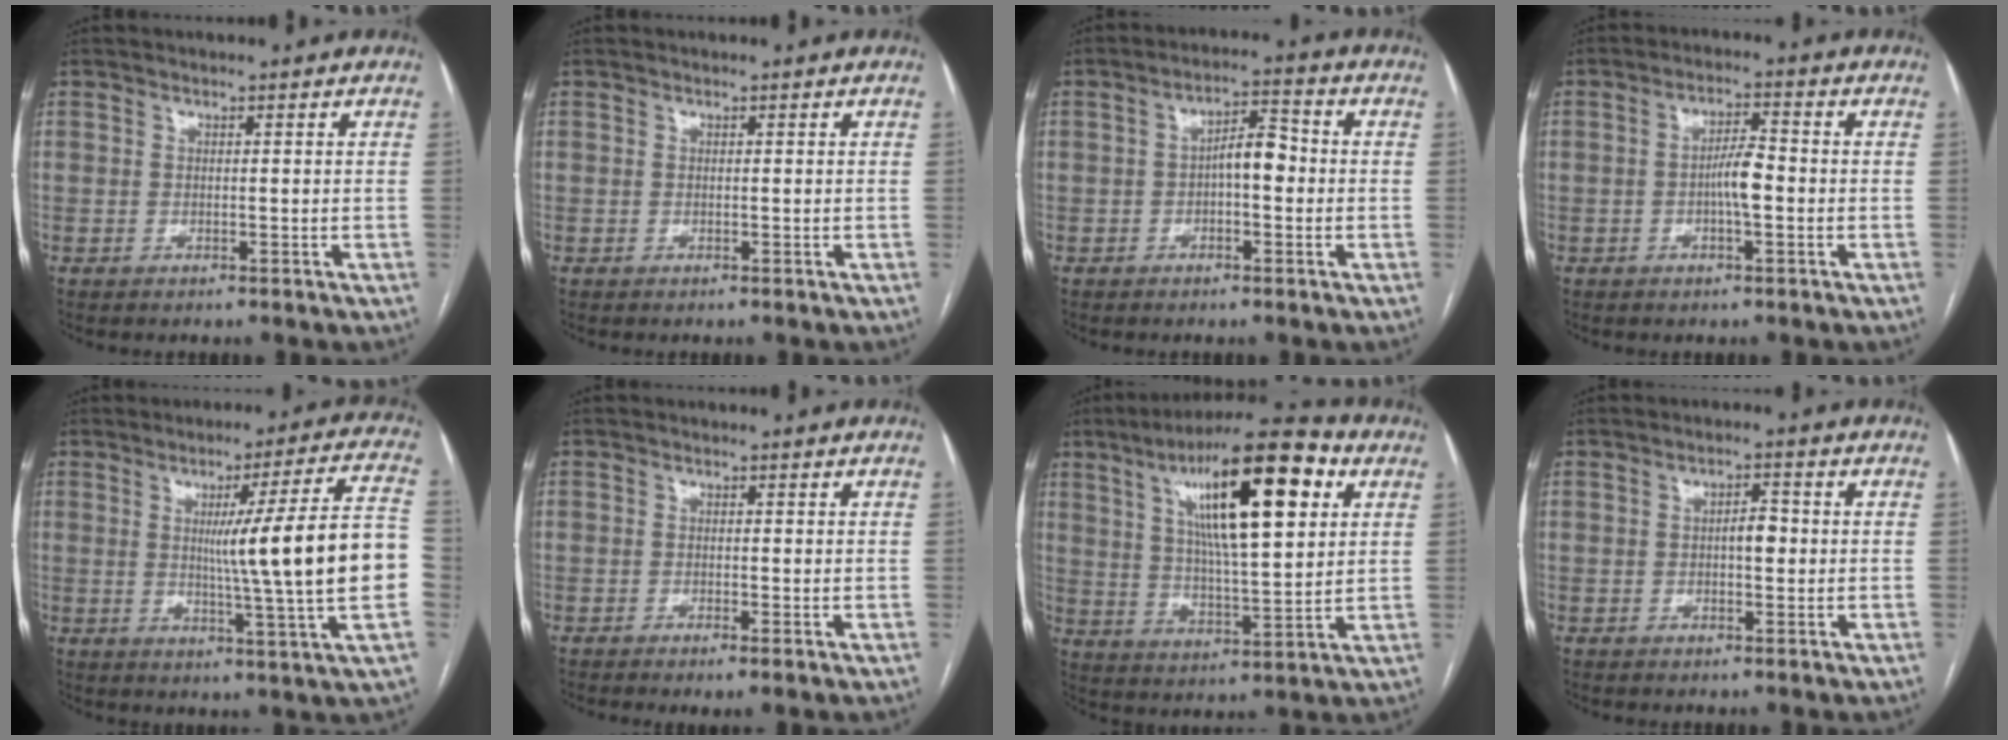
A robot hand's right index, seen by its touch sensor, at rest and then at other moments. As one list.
[{"total": 0.0}, {"total": 5.2, "force": [-0.5, 2.0, 4.8], "torque": [-0.076, 0.023, -0.010]}, {"total": 4.4, "force": [-0.8, 0.8, 4.2], "torque": [-0.079, 0.008, -0.015]}, {"total": 17.6, "force": [-0.2, -1.8, 17.5], "torque": [-0.234, 0.002, -0.010]}, {"total": 2.1, "force": [-1.0, 0.4, 1.8], "torque": [-0.029, -0.002, -0.014]}, {"total": 19.6, "force": [7.7, 4.0, 17.6], "torque": [-0.289, 0.026, 0.120]}, {"total": 2.9, "force": [-0.1, 1.2, 2.7], "torque": [-0.039, 0.007, -0.003]}]